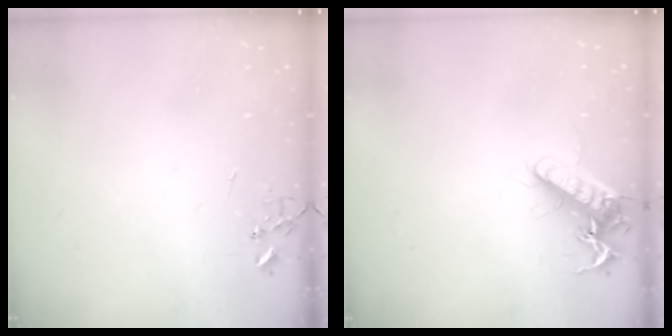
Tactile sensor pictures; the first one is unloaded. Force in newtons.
{"total": 13.6, "press": 13.5, "slide": 1.8}